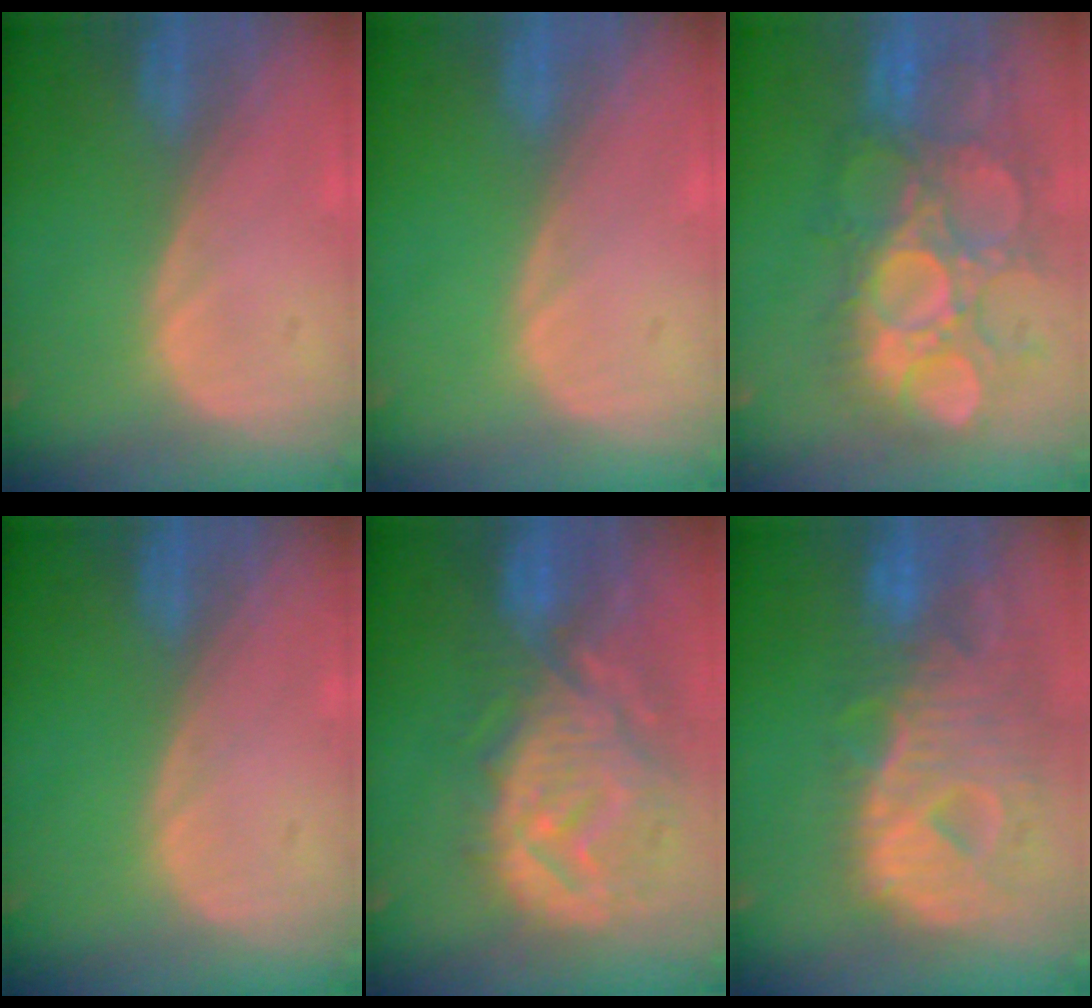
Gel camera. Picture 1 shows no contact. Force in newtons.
{"total": 0.0}
{"total": 12.2, "press": 11.5, "slide": 4.1}
{"total": 0.0}
{"total": 12.4, "press": 11.0, "slide": 5.7}
{"total": 12.8, "press": 10.8, "slide": 6.8}